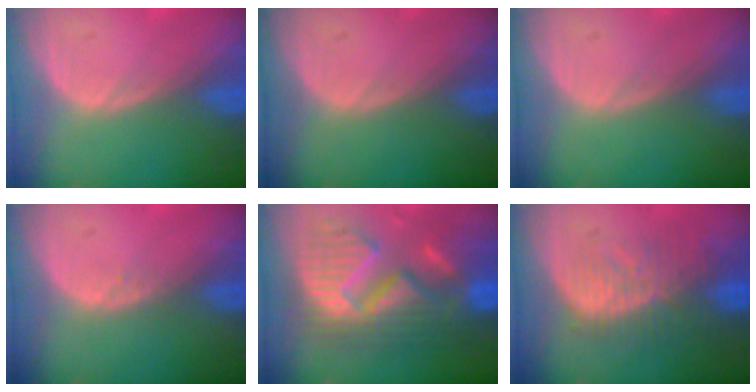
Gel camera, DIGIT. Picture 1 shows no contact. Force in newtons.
{"total": 0.0}
{"total": 0.0}
{"total": 0.7, "press": 0.5, "slide": 0.5}
{"total": 13.2, "press": 13.1, "slide": 1.4}
{"total": 10.0, "press": 9.0, "slide": 4.2}